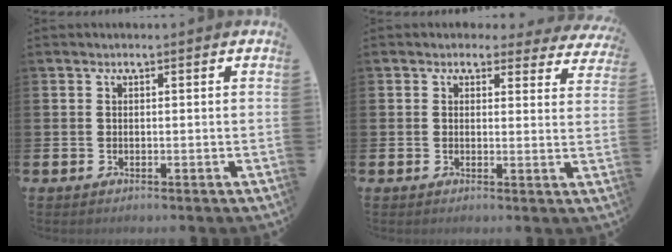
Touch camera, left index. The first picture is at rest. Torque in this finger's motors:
{"motor_torque": [1.02, -1.12, 0.04, -0.01]}